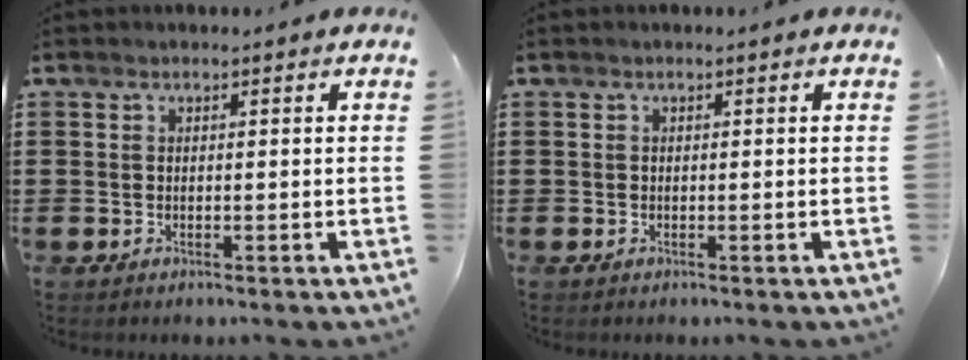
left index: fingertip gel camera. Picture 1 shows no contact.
{"total": 0.0}